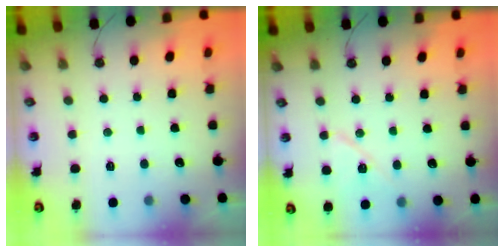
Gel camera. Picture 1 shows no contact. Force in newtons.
{"total": 8.9, "press": 8.9, "slide": 0.9}